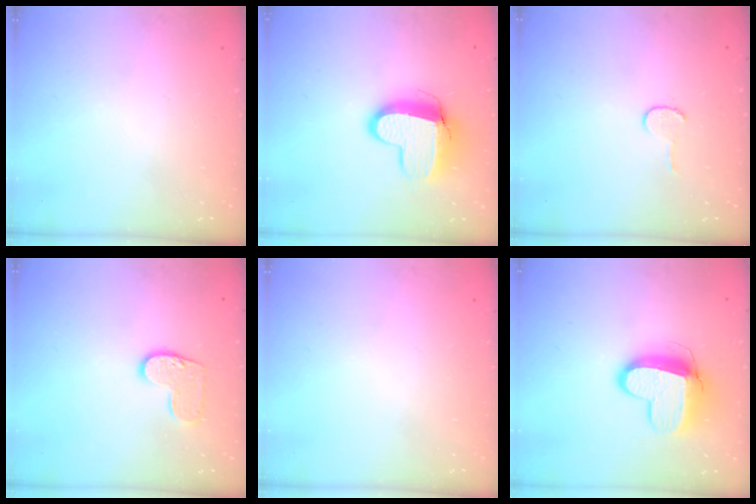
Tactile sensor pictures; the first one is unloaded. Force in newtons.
{"total": 11.6, "press": 11.6, "slide": 0.6}
{"total": 3.9, "press": 3.9, "slide": 0.3}
{"total": 9.0, "press": 9.0, "slide": 0.5}
{"total": 0.0}
{"total": 12.4, "press": 12.3, "slide": 1.3}